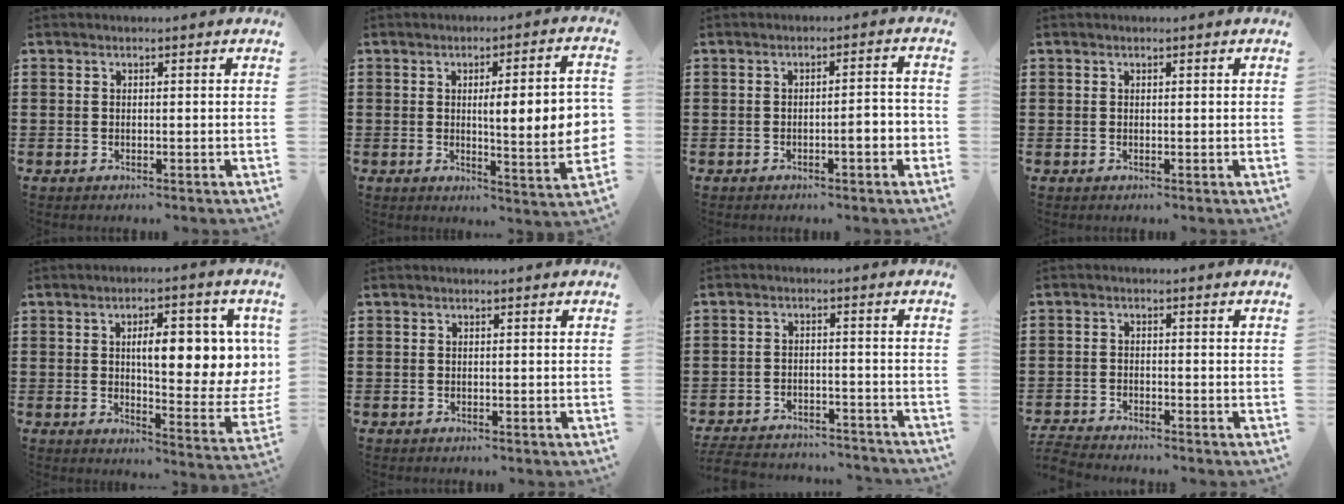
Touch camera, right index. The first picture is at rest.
{"total": 9.5, "force": [0.6, 1.5, 9.4], "torque": [-0.140, -0.007, 0.004]}
{"total": 3.4, "force": [-1.2, 0.5, 3.2], "torque": [-0.052, 0.003, -0.022]}
{"total": 0.0}
{"total": 10.2, "force": [2.5, 3.6, 9.2], "torque": [-0.132, -0.011, 0.032]}
{"total": 0.0}
{"total": 4.6, "force": [-4.5, 0.5, 0.5], "torque": [-0.022, -0.001, -0.097]}
{"total": 2.6, "force": [-2.6, 0.0, 0.0], "torque": [-0.004, -0.001, -0.056]}